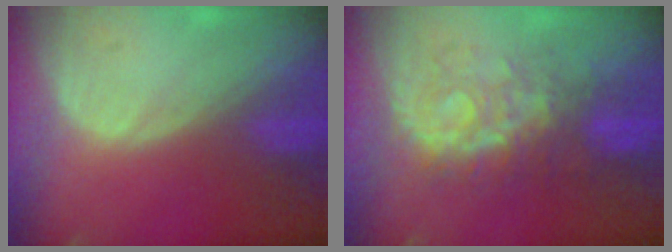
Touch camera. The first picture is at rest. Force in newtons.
{"total": 7.7, "press": 7.6, "slide": 0.7}